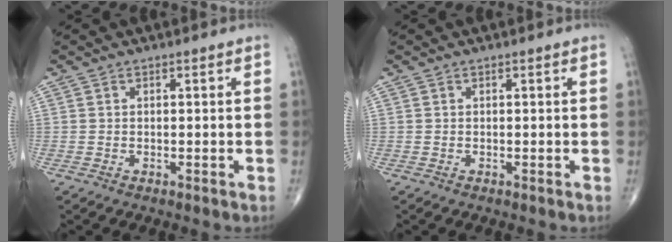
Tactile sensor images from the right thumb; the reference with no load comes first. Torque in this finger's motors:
{"motor_torque": [0.00, 0.00, 0.00, 0.00, 0.00]}